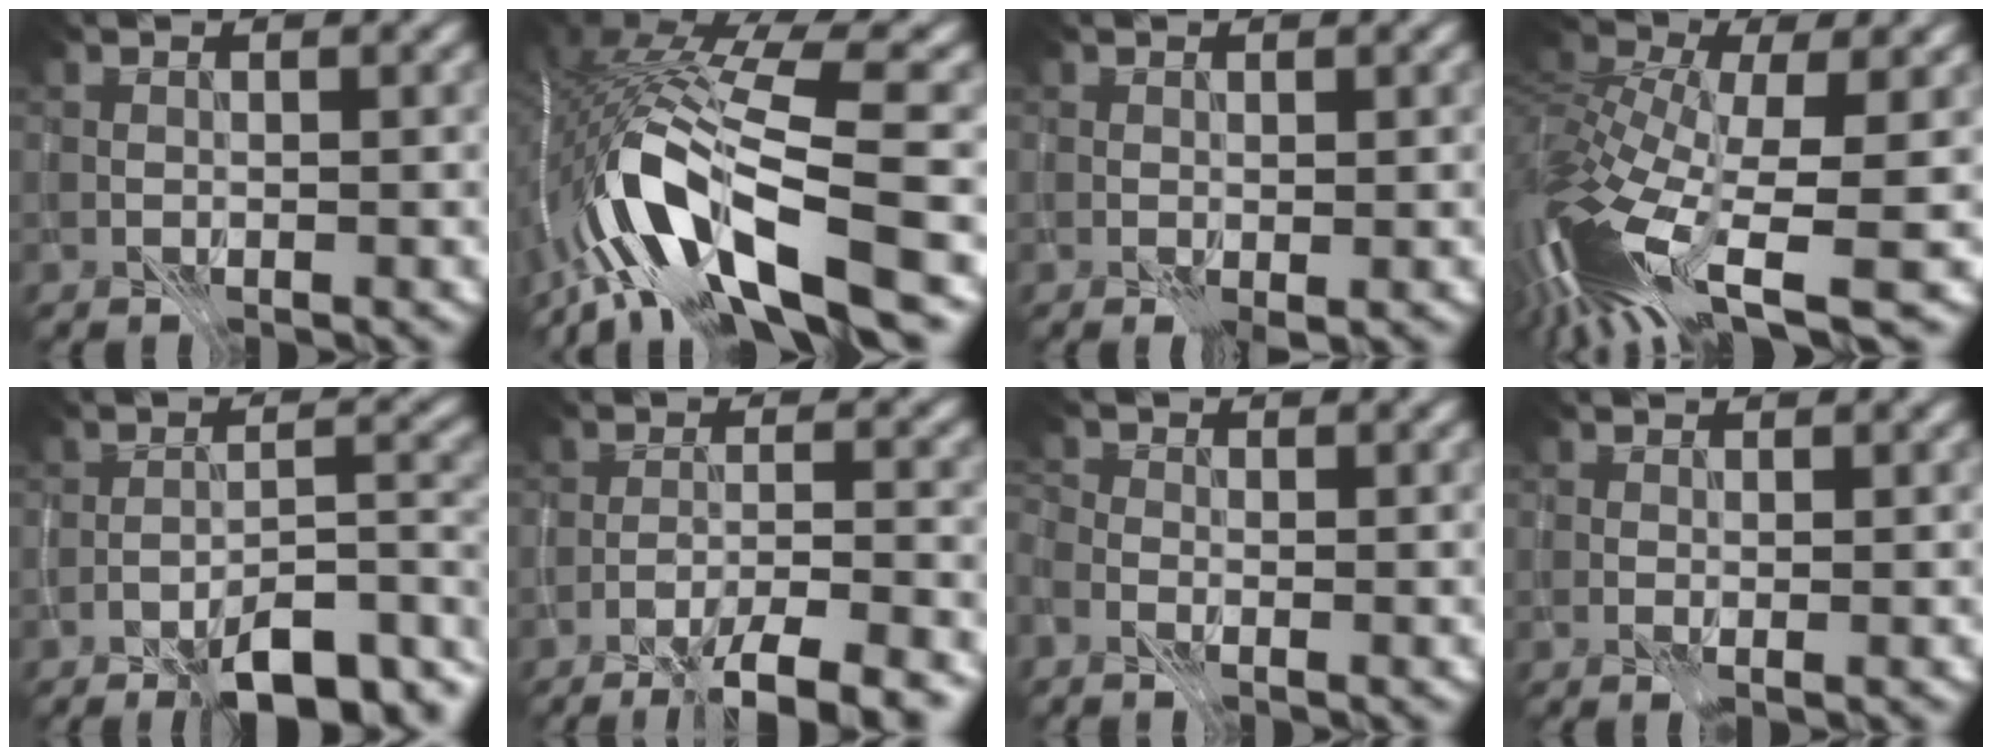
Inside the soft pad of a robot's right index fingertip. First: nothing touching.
{"total": 14.0, "force": [-4.8, 4.8, 12.3], "torque": [-0.251, 0.003, -0.079]}
{"total": 1.3, "force": [0.1, 0.6, 1.1], "torque": [-0.014, 0.001, 0.008]}
{"total": 14.0, "force": [-3.9, 5.7, 12.2], "torque": [-0.283, -0.021, -0.052]}
{"total": 10.1, "force": [-7.2, 2.8, 6.5], "torque": [-0.085, 0.012, -0.105]}
{"total": 6.8, "force": [-4.9, 1.3, 4.5], "torque": [-0.064, -0.001, -0.072]}
{"total": 1.7, "force": [-1.2, 0.7, 0.9], "torque": [-0.019, -0.002, -0.017]}
{"total": 1.2, "force": [0.5, 0.4, 1.0], "torque": [-0.006, 0.005, 0.004]}